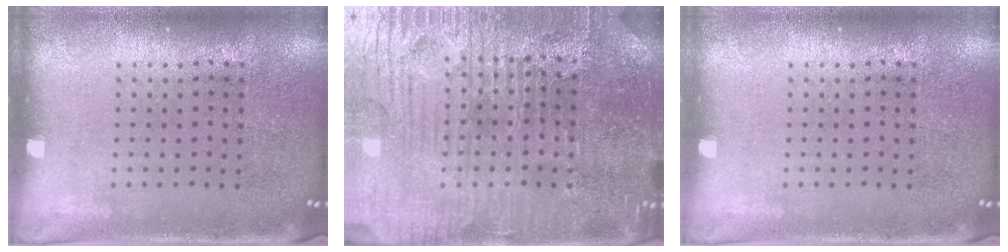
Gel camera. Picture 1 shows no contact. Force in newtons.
{"total": 5.1, "press": 4.9, "slide": 1.3}
{"total": 0.0}